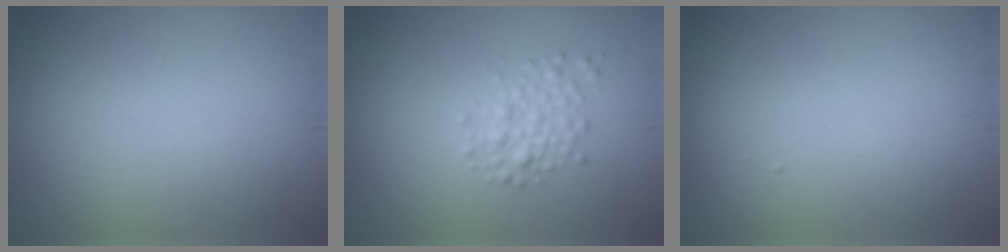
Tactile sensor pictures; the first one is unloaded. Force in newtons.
{"total": 2.1, "press": 2.1, "slide": 0.1}
{"total": 0.0}